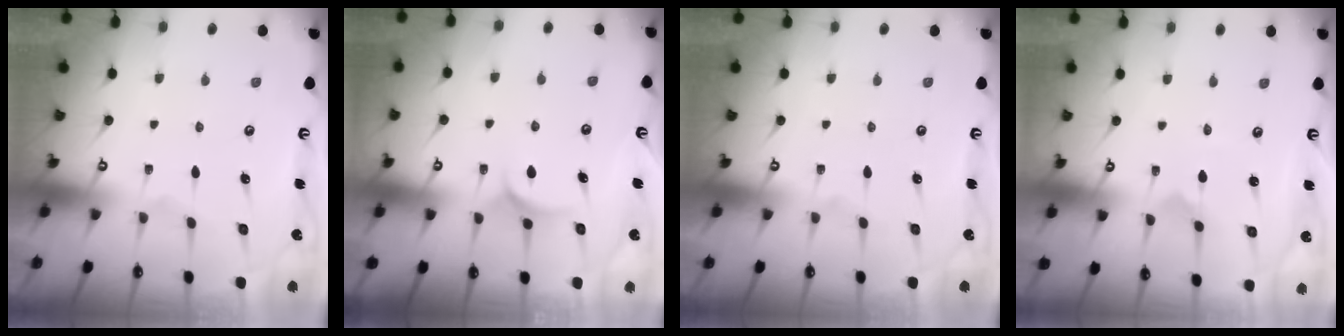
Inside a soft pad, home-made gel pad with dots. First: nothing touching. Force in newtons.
{"total": 6.1, "press": 6.1, "slide": 0.3}
{"total": 0.0}
{"total": 0.0}